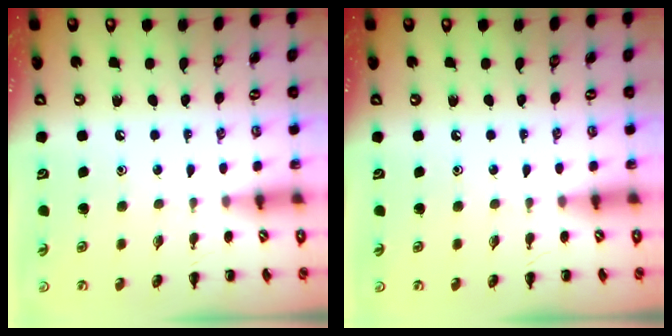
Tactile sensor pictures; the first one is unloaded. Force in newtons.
{"total": 0.0}